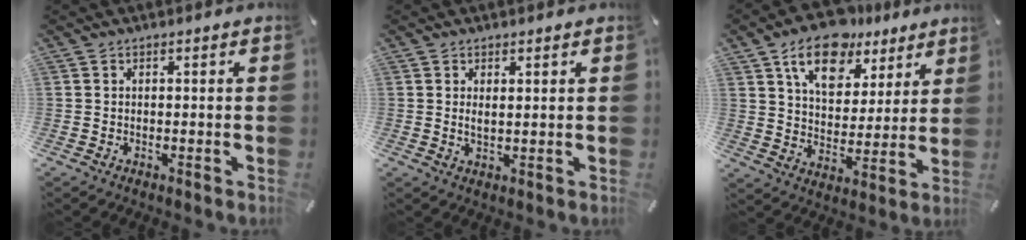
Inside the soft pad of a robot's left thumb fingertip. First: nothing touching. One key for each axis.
{"total": 2.1, "fx": 1.2, "fy": 0.7, "fz": 1.5, "tx": -0.024, "ty": -0.003, "tz": 0.019}
{"total": 14.4, "fx": 9.4, "fy": 8.6, "fz": 6.6, "tx": -0.106, "ty": -0.051, "tz": 0.168}